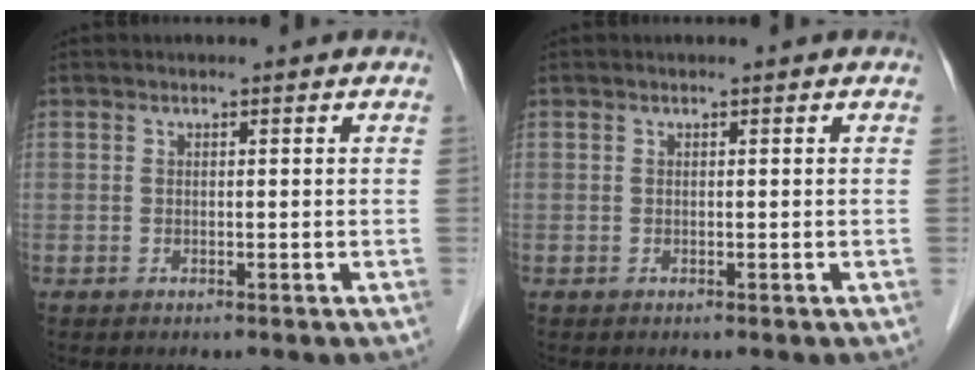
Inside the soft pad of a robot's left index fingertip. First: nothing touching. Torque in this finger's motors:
{"motor_torque": [-0.06, 0.06, 0.00, 0.00]}